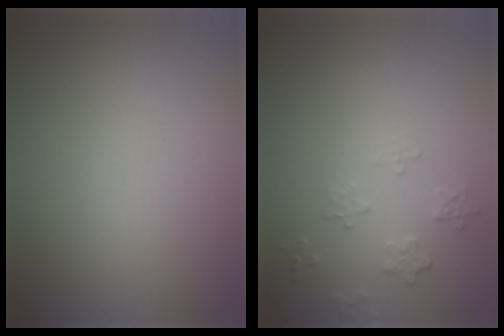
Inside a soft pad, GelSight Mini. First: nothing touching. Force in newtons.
{"total": 1.6, "press": 0.9, "slide": 1.4}